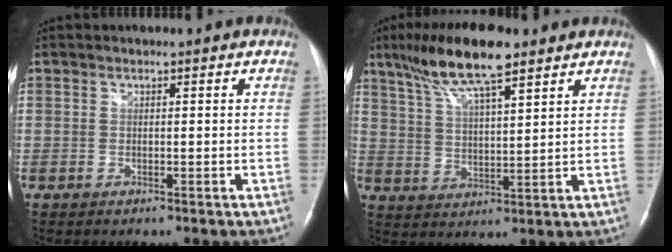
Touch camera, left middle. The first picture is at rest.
{"total": 12.1, "force": [8.4, 2.1, 8.5], "torque": [-0.163, 0.019, 0.150]}